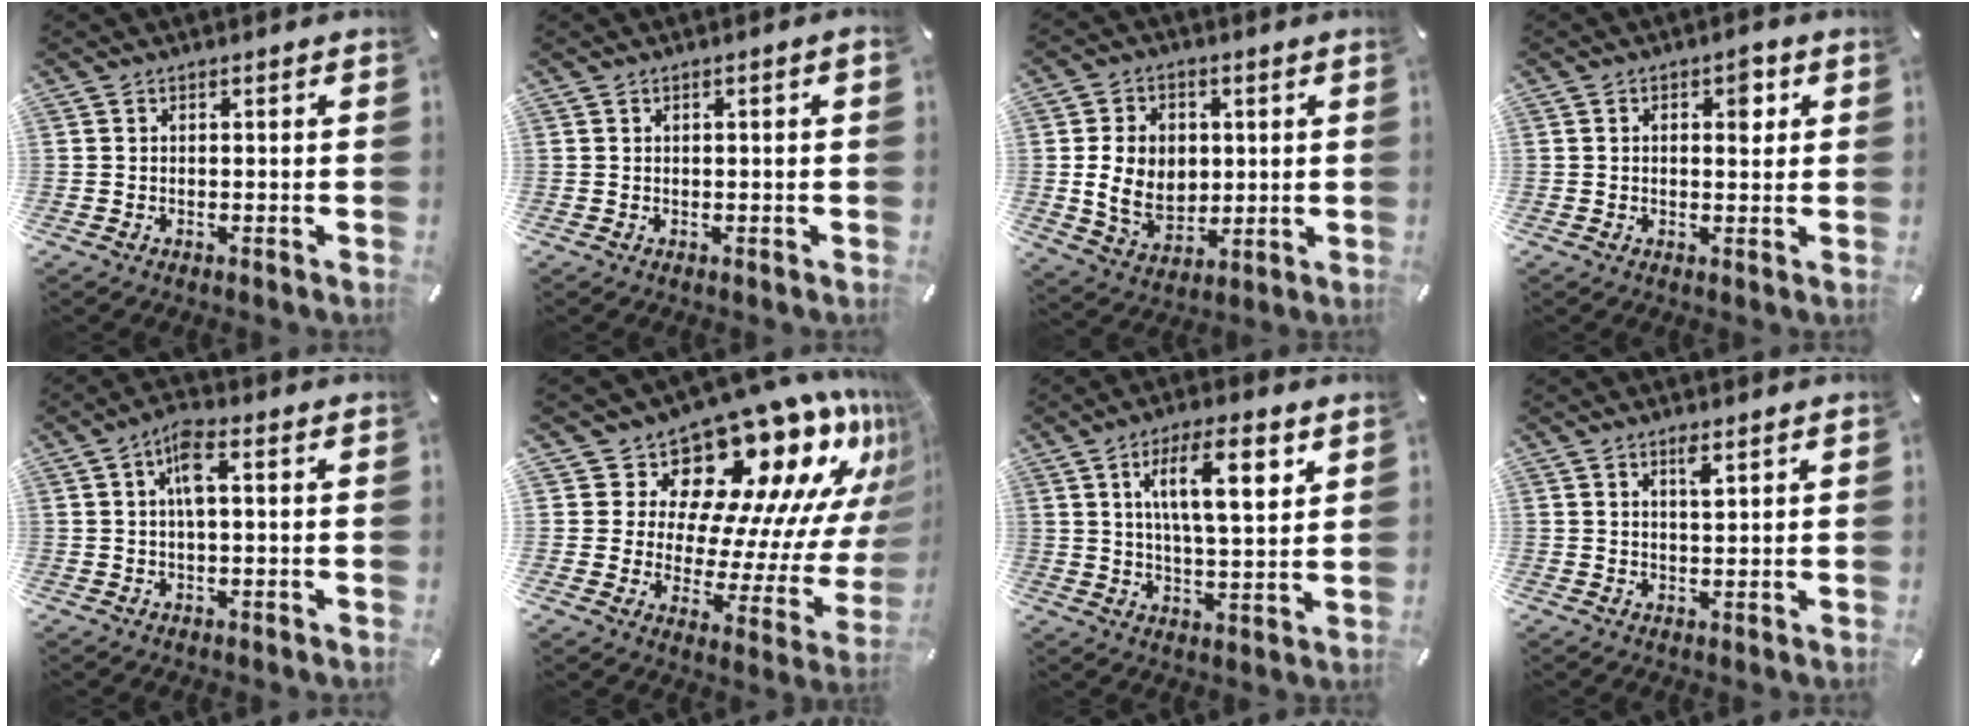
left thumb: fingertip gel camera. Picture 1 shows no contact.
{"total": 1.4, "force": [-0.1, 0.1, 1.4], "torque": [-0.021, -0.002, -0.002]}
{"total": 11.5, "force": [0.7, 9.2, 6.9], "torque": [-0.144, 0.006, 0.013]}
{"total": 4.6, "force": [1.2, 2.4, 3.8], "torque": [-0.039, -0.007, 0.010]}
{"total": 5.7, "force": [0.9, 2.0, 5.3], "torque": [-0.095, 0.007, 0.014]}
{"total": 18.6, "force": [14.4, 8.6, 8.0], "torque": [-0.091, -0.148, 0.240]}
{"total": 13.4, "force": [5.4, 4.6, 11.4], "torque": [-0.180, -0.006, 0.085]}
{"total": 2.7, "force": [1.6, 0.5, 2.1], "torque": [-0.038, -0.001, 0.026]}